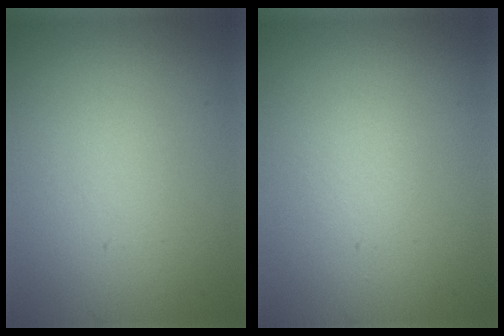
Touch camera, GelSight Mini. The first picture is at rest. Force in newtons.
{"total": 0.6, "press": 0.6, "slide": 0.1}